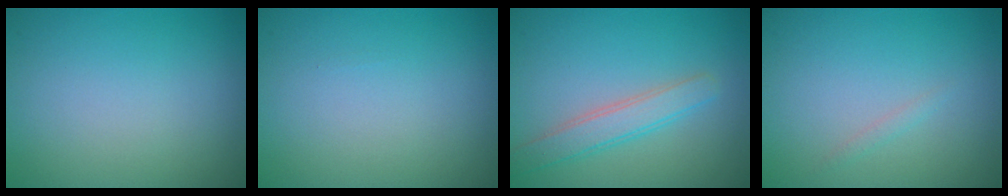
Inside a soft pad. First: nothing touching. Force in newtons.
{"total": 0.0}
{"total": 2.7, "press": 2.7, "slide": 0.1}
{"total": 0.5, "press": 0.5, "slide": 0.0}